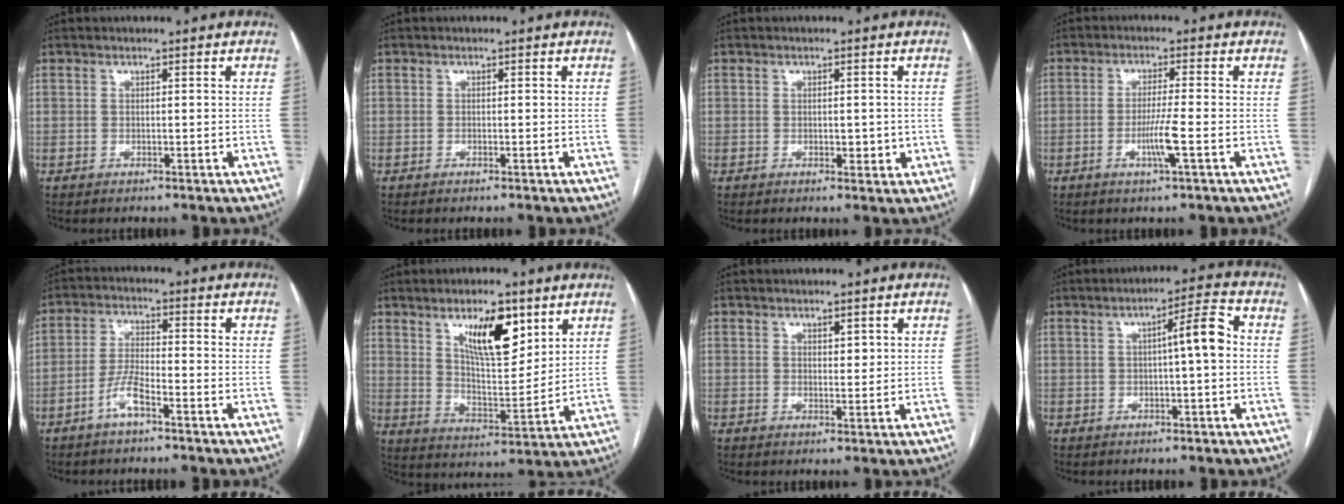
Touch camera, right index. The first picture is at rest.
{"total": 0.0}
{"total": 2.3, "force": [-0.2, 1.4, 1.8], "torque": [-0.020, 0.000, 0.002]}
{"total": 4.6, "force": [-1.5, -0.6, 4.3], "torque": [-0.082, -0.009, -0.030]}
{"total": 4.8, "force": [-3.0, 0.8, 3.7], "torque": [-0.081, 0.005, -0.061]}
{"total": 11.3, "force": [6.2, 3.5, 8.8], "torque": [-0.150, -0.003, 0.113]}
{"total": 1.6, "force": [0.9, 0.7, 1.2], "torque": [-0.017, -0.003, 0.015]}
{"total": 5.7, "force": [0.2, 0.5, 5.6], "torque": [-0.082, 0.014, 0.000]}